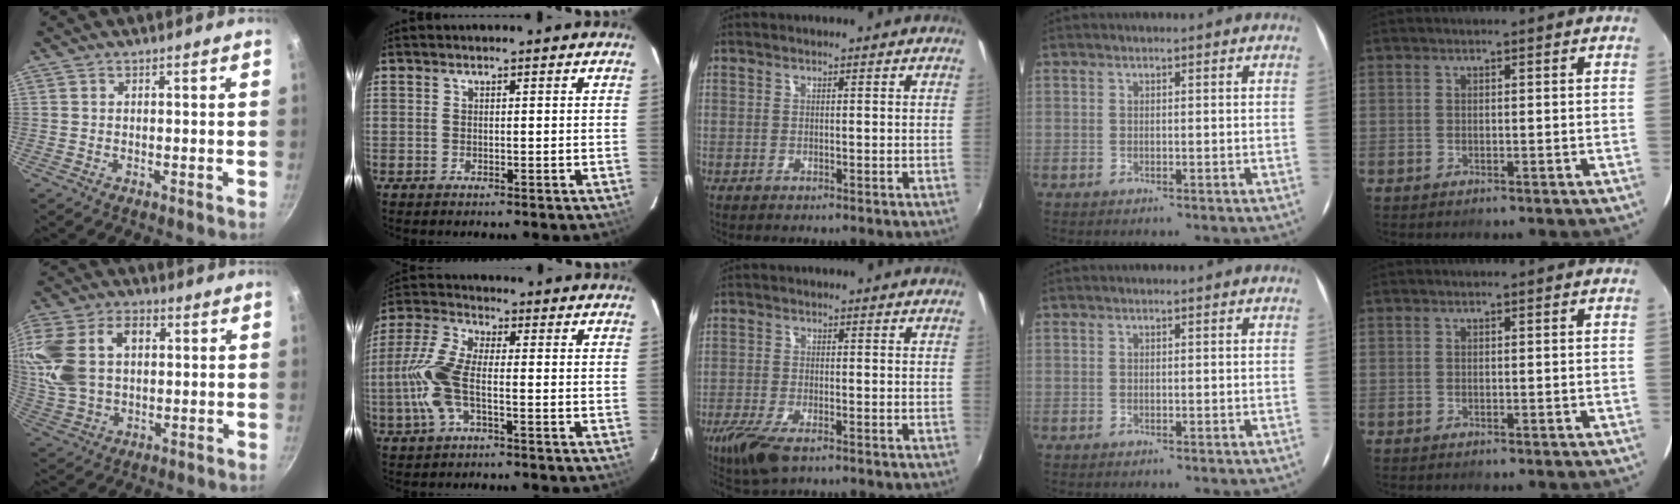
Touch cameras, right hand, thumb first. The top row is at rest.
{"thumb": {"total": 16.5, "force": [3.3, 11.2, 11.6], "torque": [-0.226, 0.016, 0.062]}, "index": {"total": 9.8, "force": [-2.1, 3.3, 9.0], "torque": [-0.212, 0.007, -0.048]}, "middle": {"total": 7.8, "force": [-5.2, 2.6, 5.2], "torque": [-0.129, -0.030, -0.099]}}